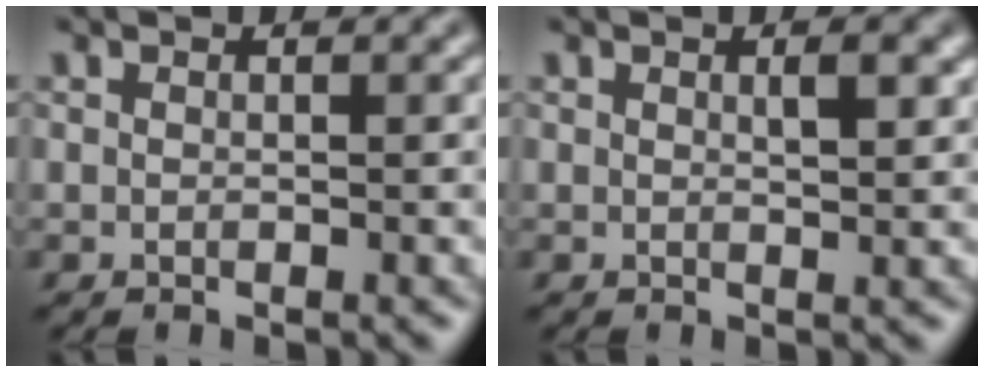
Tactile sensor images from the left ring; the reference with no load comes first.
{"total": 1.7, "force": [0.7, 0.4, 1.5], "torque": [-0.016, 0.001, 0.010]}